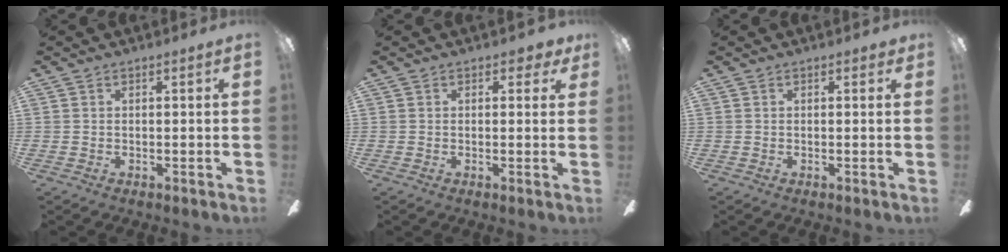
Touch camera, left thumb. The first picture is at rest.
{"total": 2.3, "force": [1.2, 1.4, 1.4], "torque": [-0.005, -0.003, 0.015]}
{"total": 0.7, "force": [0.4, 0.5, 0.4], "torque": [-0.008, 0.002, 0.007]}